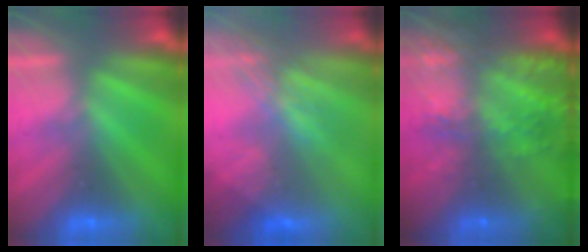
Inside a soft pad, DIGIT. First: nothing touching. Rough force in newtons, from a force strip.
{"total": 2.7}
{"total": 7.5}